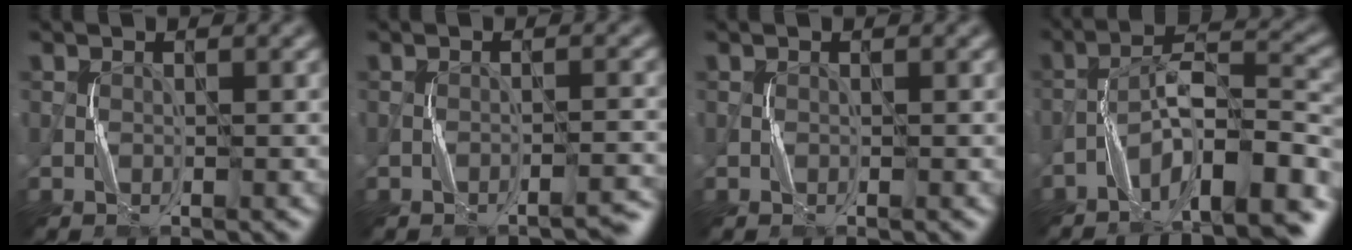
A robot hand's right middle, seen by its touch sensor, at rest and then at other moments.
{"total": 1.5, "force": [-1.4, -0.1, 0.5], "torque": [-0.009, 0.008, -0.023]}
{"total": 0.0}
{"total": 9.5, "force": [-6.2, 2.0, 7.0], "torque": [-0.102, 0.022, -0.102]}